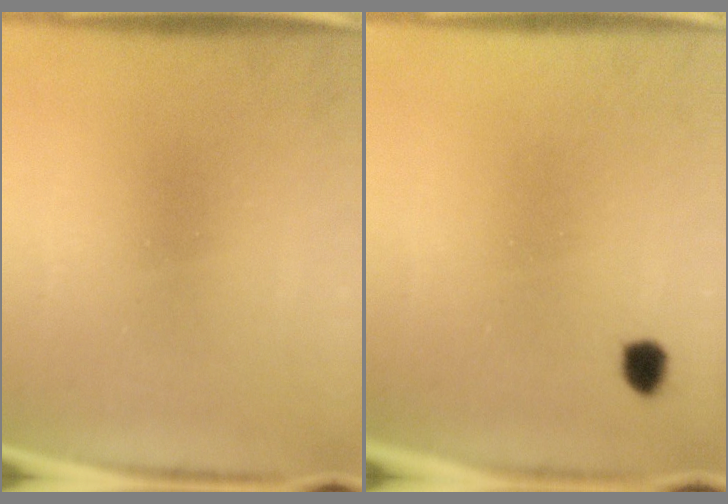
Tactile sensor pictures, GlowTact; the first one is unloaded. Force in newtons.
{"total": 1.9}